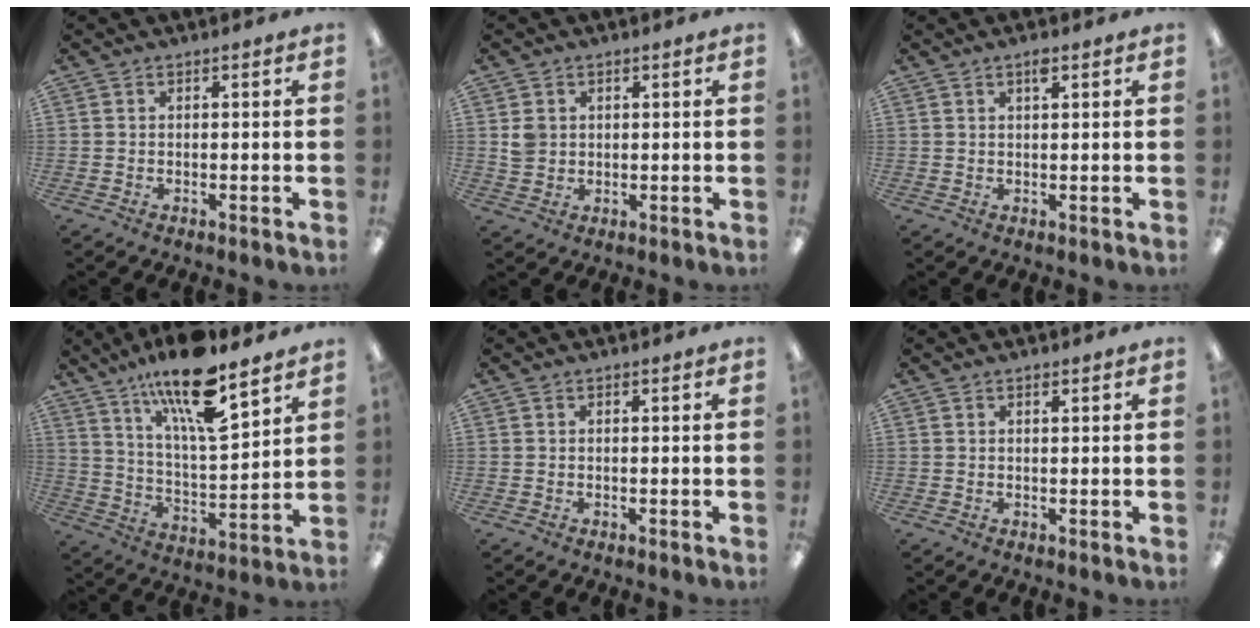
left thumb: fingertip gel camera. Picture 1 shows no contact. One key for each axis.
{"total": 3.2, "fx": 1.0, "fy": 2.9, "fz": 0.8, "tx": -0.006, "ty": -0.001, "tz": 0.016}
{"total": 2.0, "fx": 1.3, "fy": 0.5, "fz": 1.3, "tx": -0.022, "ty": -0.001, "tz": 0.021}
{"total": 18.5, "fx": 13.5, "fy": 4.7, "fz": 11.8, "tx": -0.209, "ty": -0.080, "tz": 0.225}
{"total": 0.0}
{"total": 0.7, "fx": 0.6, "fy": 0.2, "fz": 0.3, "tx": -0.007, "ty": 0.001, "tz": 0.011}